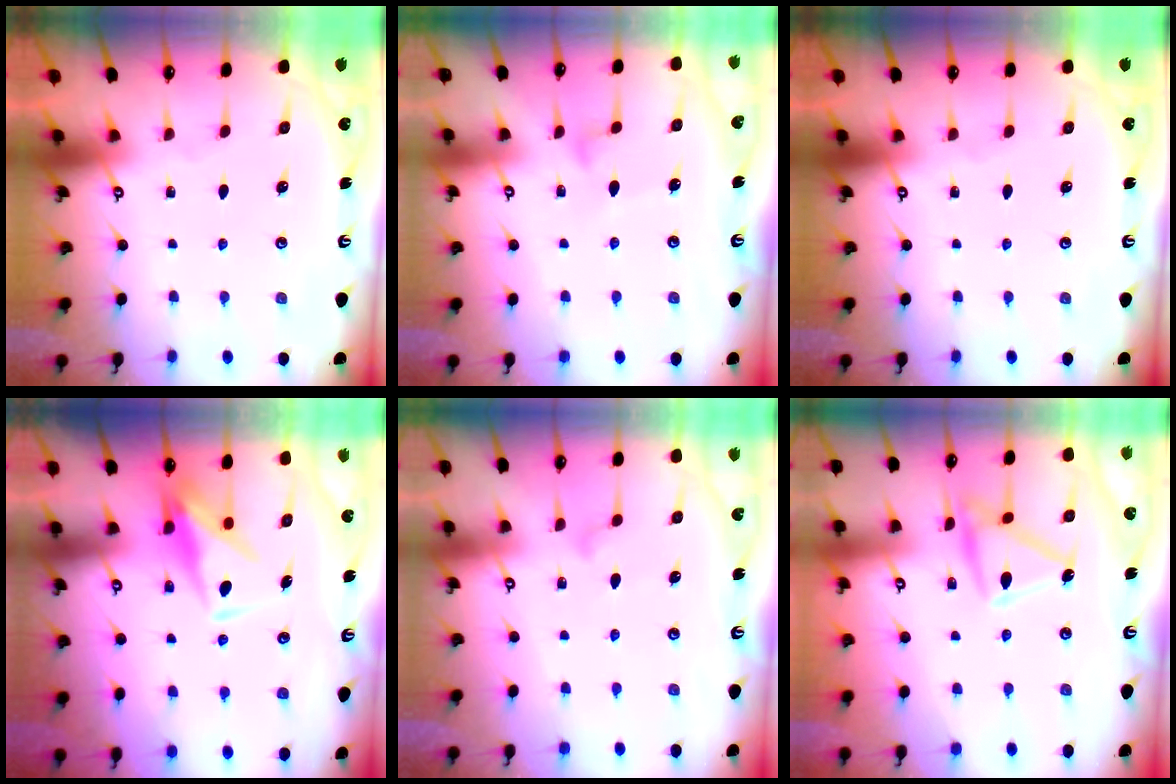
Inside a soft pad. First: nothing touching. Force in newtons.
{"total": 6.4, "press": 6.4, "slide": 0.5}
{"total": 0.0}
{"total": 8.9, "press": 8.8, "slide": 0.9}
{"total": 8.0, "press": 8.0, "slide": 0.4}
{"total": 13.8, "press": 13.8, "slide": 0.5}